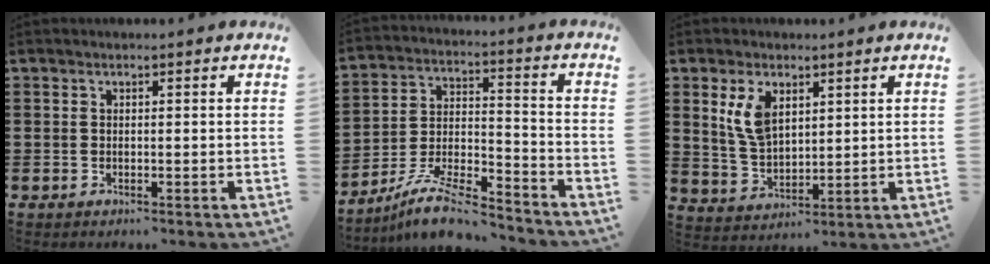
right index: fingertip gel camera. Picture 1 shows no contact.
{"total": 10.3, "force": [-9.0, 1.6, 4.7], "torque": [-0.085, 0.021, -0.176]}
{"total": 6.8, "force": [3.2, 3.6, 4.8], "torque": [-0.113, 0.004, 0.056]}